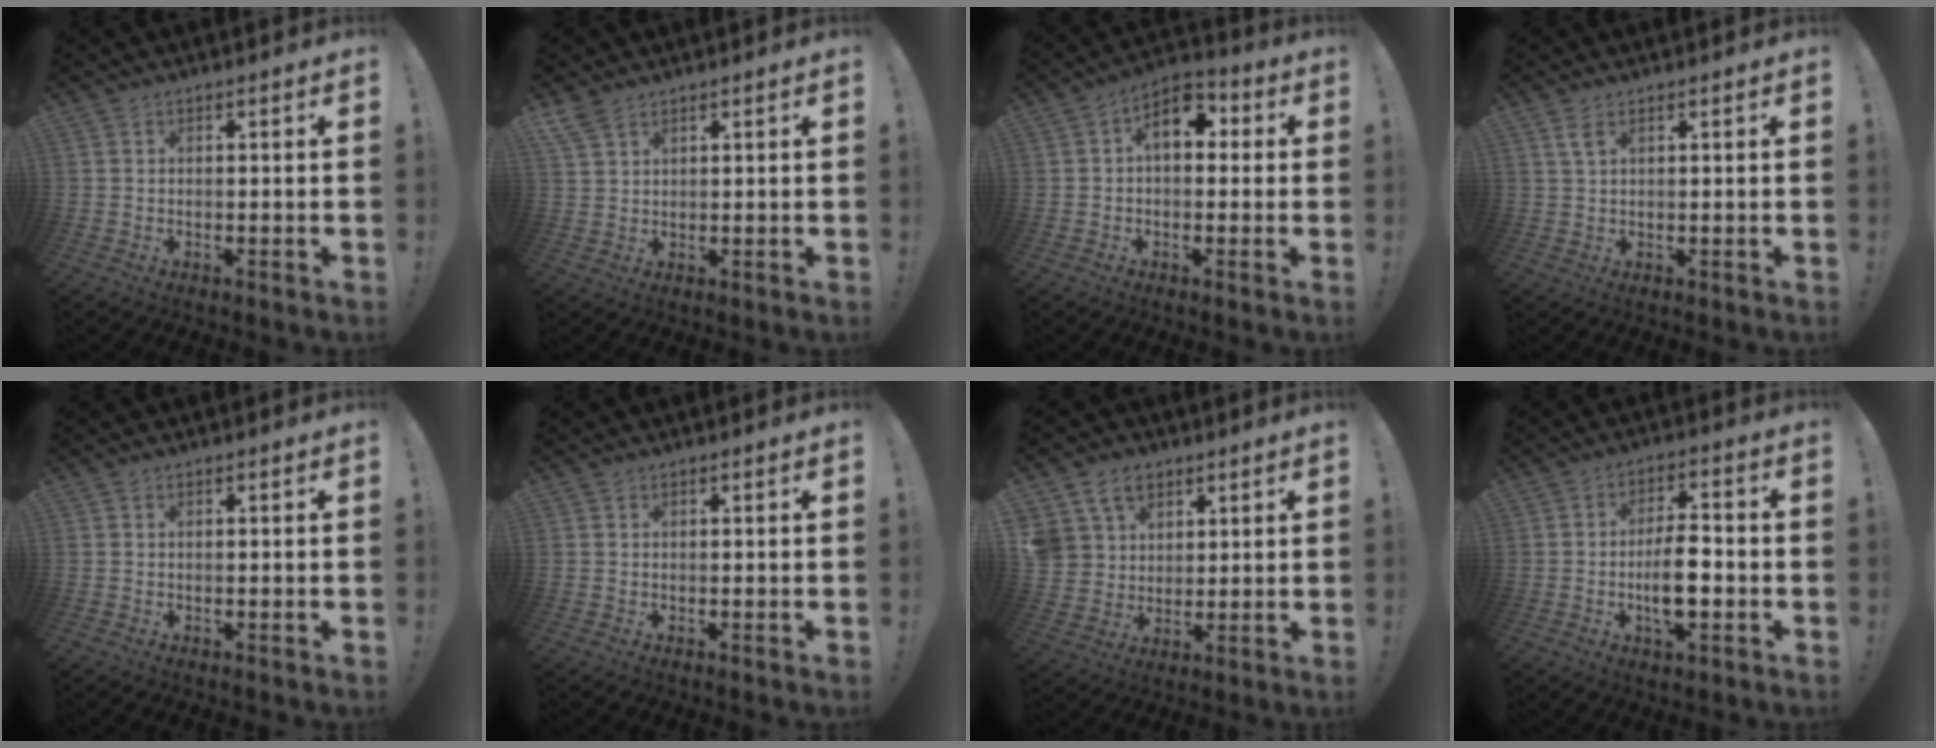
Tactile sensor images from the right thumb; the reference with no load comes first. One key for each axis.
{"total": 4.6, "fx": 3.6, "fy": 1.9, "fz": 2.3, "tx": -0.049, "ty": -0.012, "tz": 0.070}
{"total": 9.4, "fx": 2.0, "fy": 6.0, "fz": 7.0, "tx": -0.104, "ty": 0.011, "tz": 0.039}
{"total": 2.9, "fx": 1.5, "fy": 1.1, "fz": 2.3, "tx": -0.041, "ty": -0.002, "tz": 0.026}
{"total": 0.0}
{"total": 0.0}
{"total": 11.0, "fx": 5.9, "fy": 8.5, "fz": 3.6, "tx": -0.053, "ty": -0.030, "tz": 0.120}
{"total": 9.4, "fx": -2.4, "fy": 5.1, "fz": 7.5, "tx": -0.132, "ty": 0.008, "tz": -0.042}